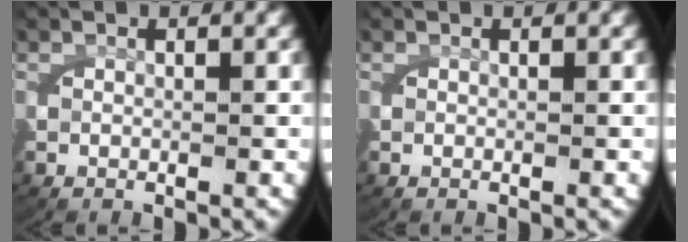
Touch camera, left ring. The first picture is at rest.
{"total": 0.0}